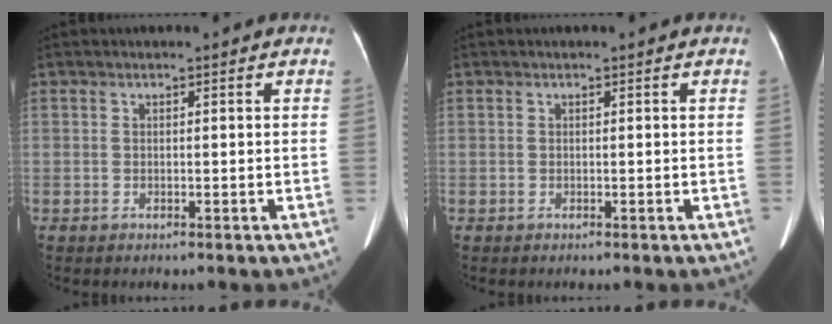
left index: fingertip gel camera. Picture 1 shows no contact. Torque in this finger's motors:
{"motor_torque": [0.01, 0.01, 0.00, 0.00]}